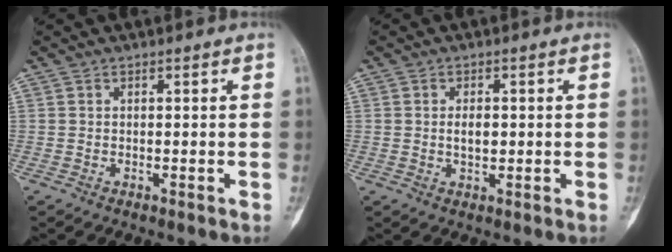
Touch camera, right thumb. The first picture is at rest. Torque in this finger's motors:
{"motor_torque": [3.51, 1.49, 0.26, -0.50, 0.07]}